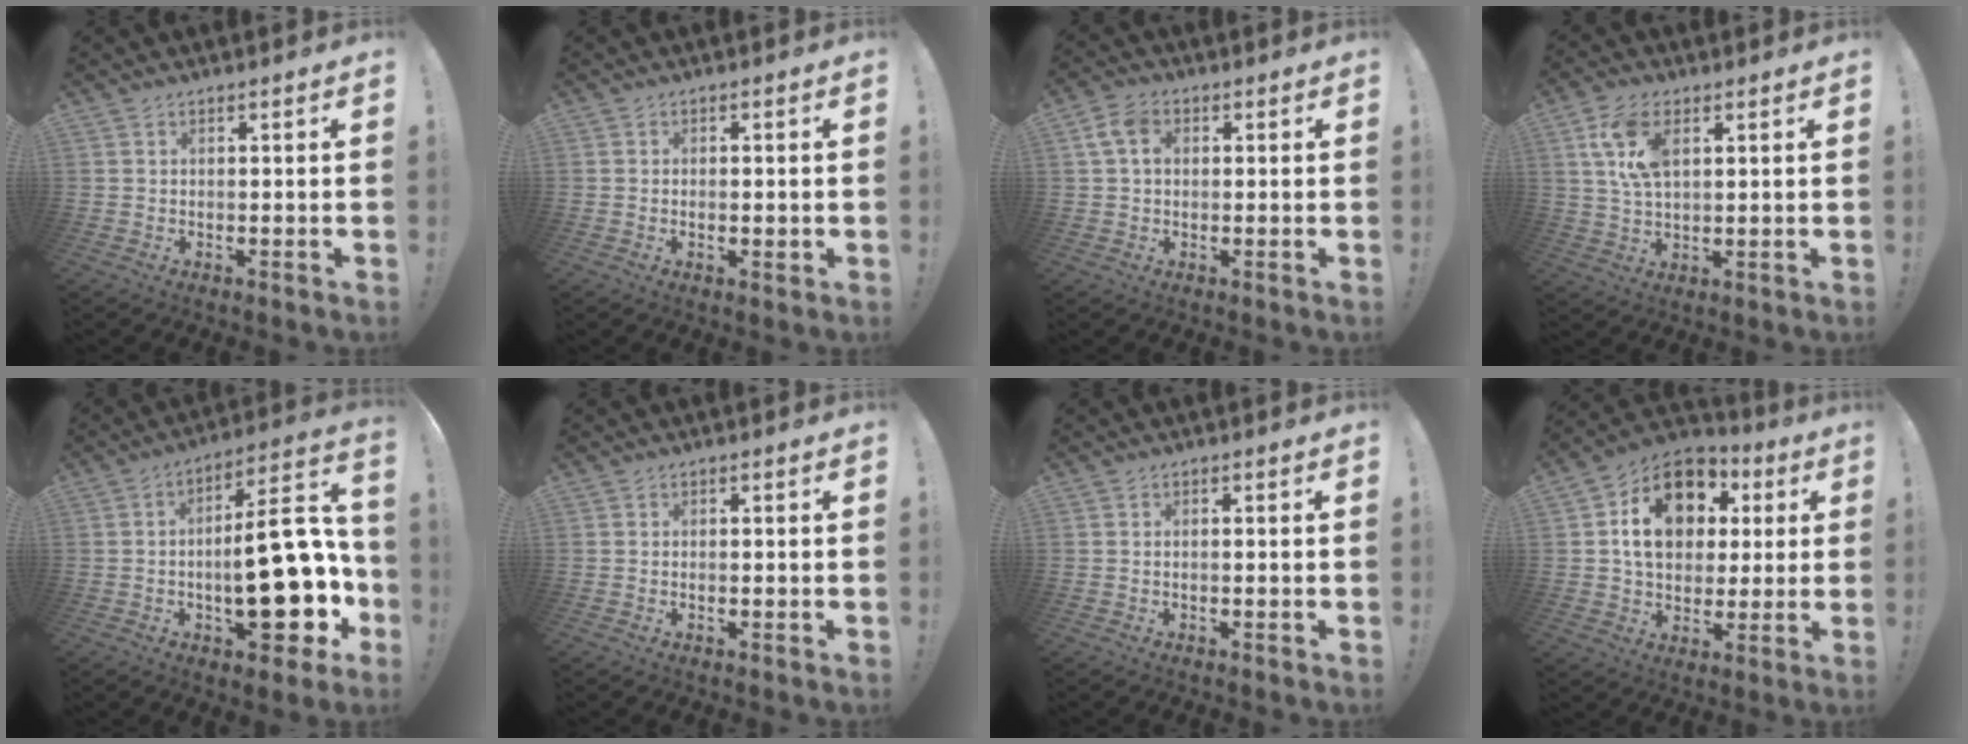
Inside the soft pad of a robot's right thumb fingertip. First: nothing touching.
{"total": 1.5, "force": [-0.1, 0.6, 1.4], "torque": [-0.009, -0.004, -0.003]}
{"total": 6.6, "force": [1.3, 4.6, 4.6], "torque": [-0.094, 0.015, 0.028]}
{"total": 10.5, "force": [3.7, 5.7, 7.9], "torque": [-0.160, 0.004, 0.070]}
{"total": 24.8, "force": [-4.6, 10.4, 22.0], "torque": [-0.295, 0.032, -0.059]}
{"total": 0.6, "force": [-0.2, 0.1, 0.5], "torque": [-0.002, -0.002, -0.005]}
{"total": 0.9, "force": [-0.5, -0.1, 0.7], "torque": [-0.016, 0.002, -0.008]}
{"total": 17.3, "force": [4.6, 12.9, 10.5], "torque": [-0.148, -0.002, 0.087]}